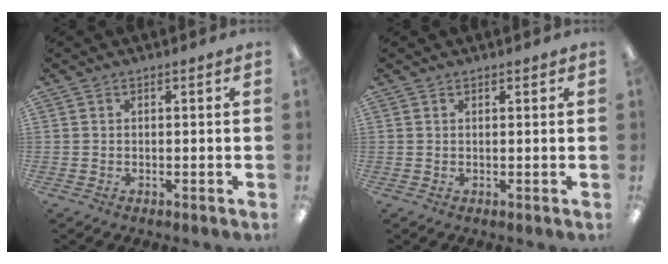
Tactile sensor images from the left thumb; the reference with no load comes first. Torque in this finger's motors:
{"motor_torque": [-0.18, -0.11, -0.43, 0.26, 0.00]}